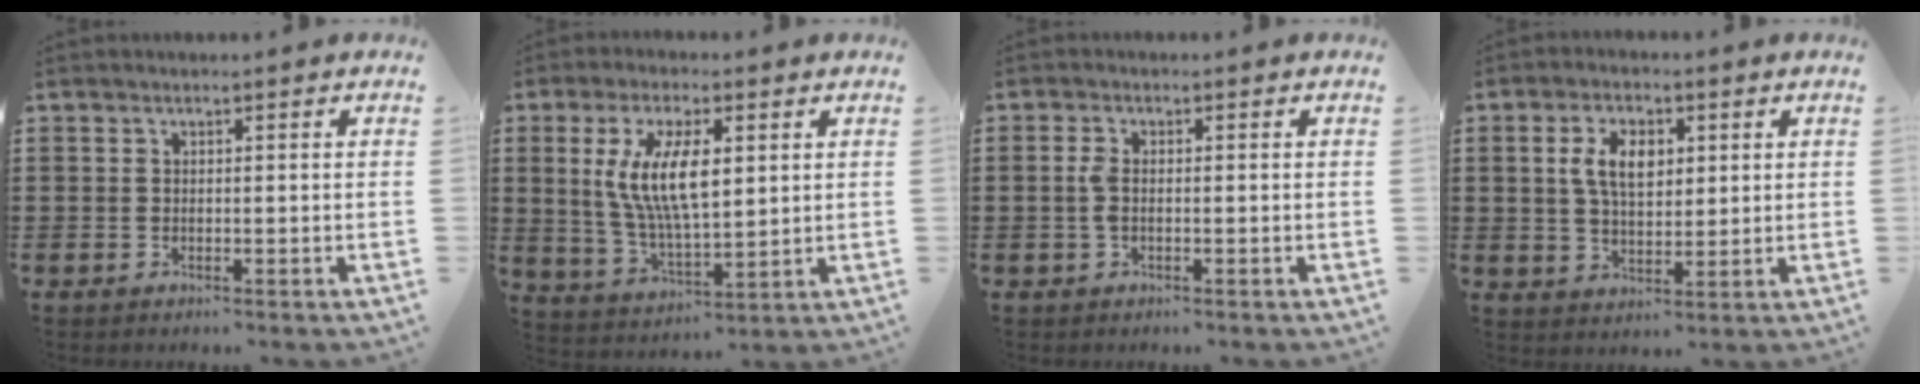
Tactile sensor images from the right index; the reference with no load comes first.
{"total": 10.2, "force": [2.4, 3.8, 9.2], "torque": [-0.193, 0.004, 0.038]}
{"total": 2.3, "force": [-0.2, 0.9, 2.1], "torque": [-0.056, -0.005, -0.009]}
{"total": 6.3, "force": [1.6, 3.6, 4.9], "torque": [-0.108, 0.012, 0.027]}